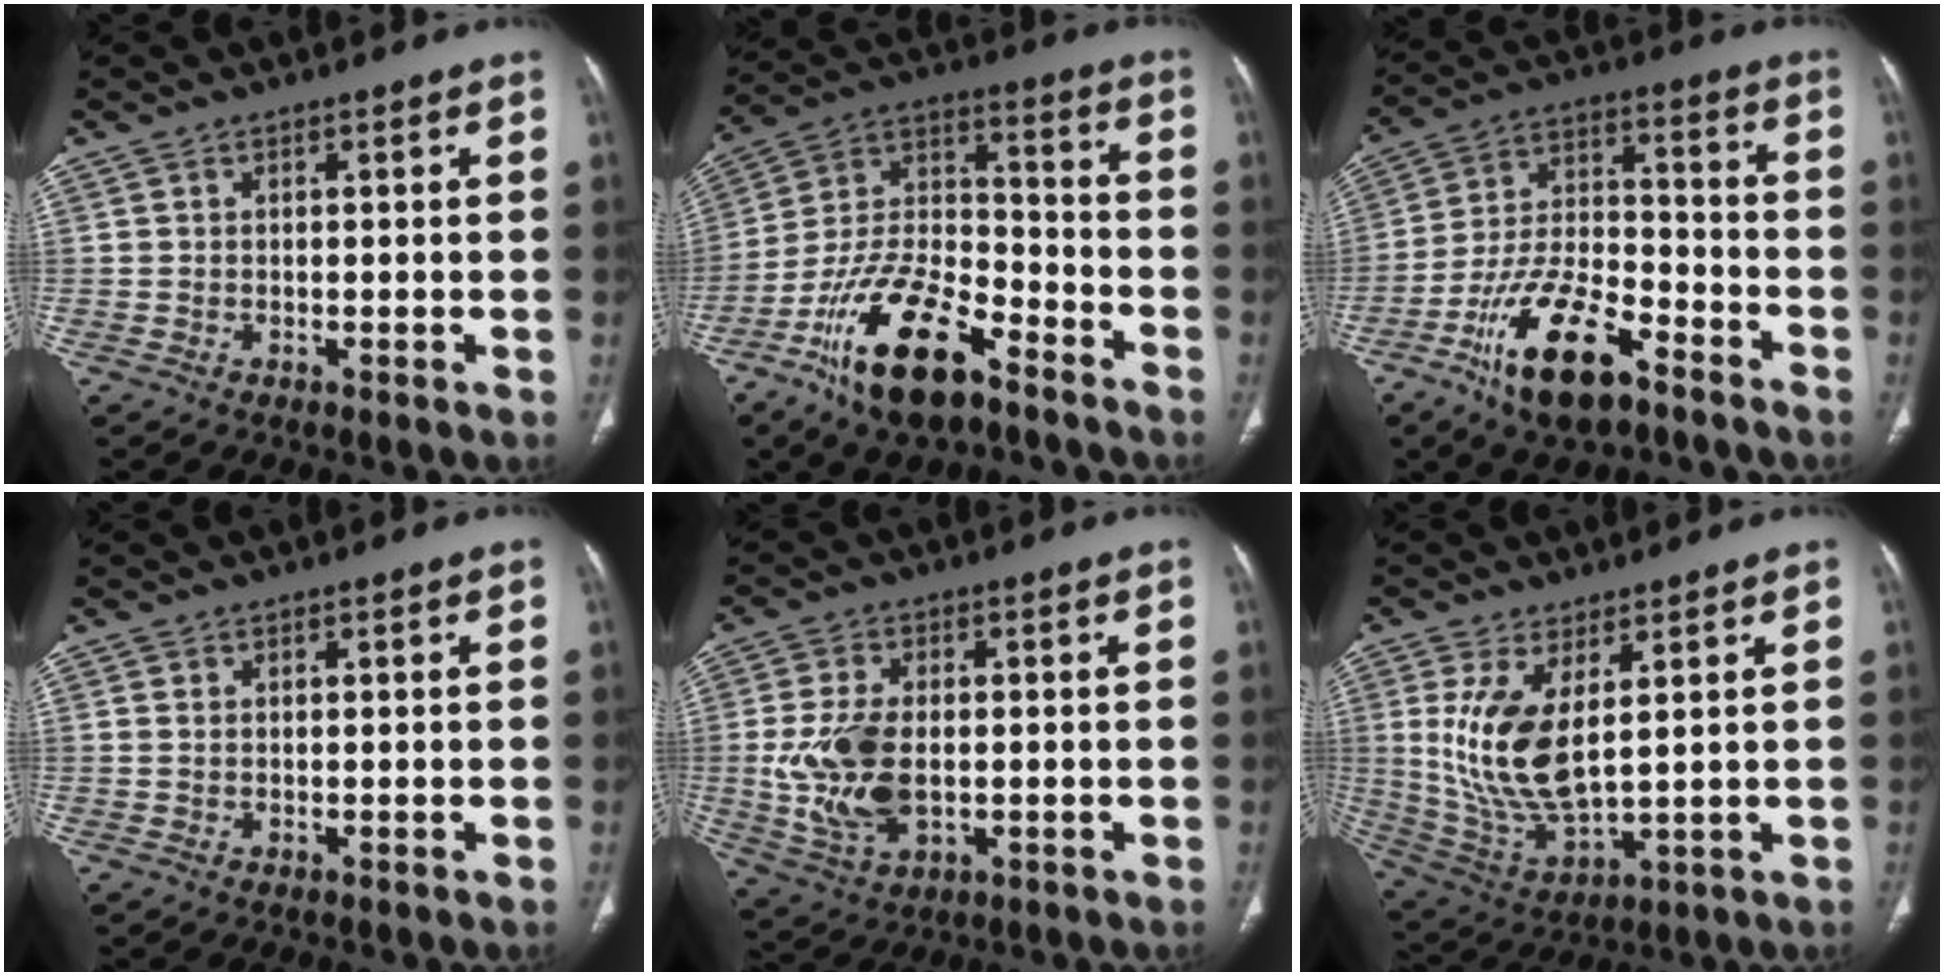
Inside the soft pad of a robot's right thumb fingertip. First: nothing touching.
{"total": 19.3, "force": [-11.9, 8.2, 12.8], "torque": [-0.228, 0.077, -0.213]}
{"total": 16.7, "force": [-10.1, 7.0, 11.3], "torque": [-0.200, 0.066, -0.180]}
{"total": 0.5, "force": [0.2, 0.4, 0.3], "torque": [-0.008, 0.000, 0.005]}
{"total": 11.7, "force": [-0.8, 6.8, 9.5], "torque": [-0.195, -0.006, -0.004]}
{"total": 13.2, "force": [3.1, 5.8, 11.5], "torque": [-0.234, -0.026, 0.082]}